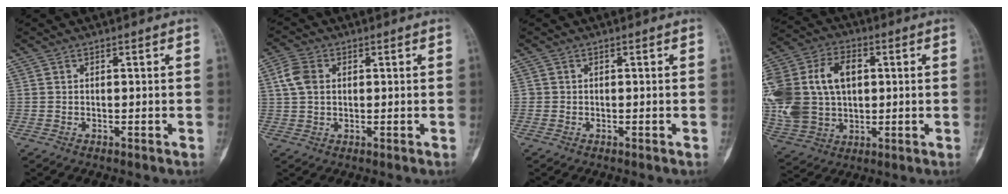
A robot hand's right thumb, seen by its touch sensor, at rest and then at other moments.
{"total": 5.5, "force": [1.3, 3.9, 3.6], "torque": [-0.076, 0.007, 0.023]}
{"total": 0.5, "force": [0.0, 0.5, 0.0], "torque": [0.003, 0.005, -0.002]}
{"total": 23.8, "force": [2.9, 16.9, 16.5], "torque": [-0.375, 0.023, 0.066]}